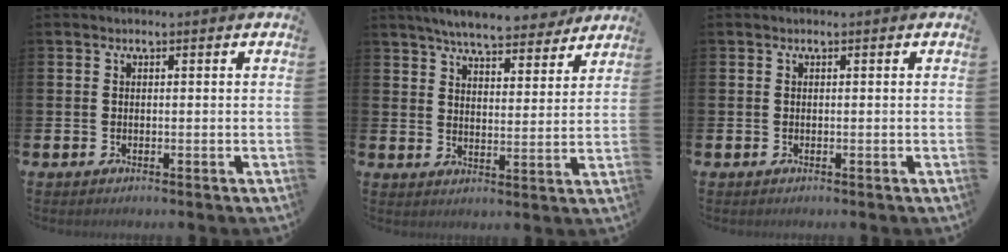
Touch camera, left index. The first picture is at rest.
{"total": 6.9, "force": [6.6, 1.0, 2.0], "torque": [-0.049, -0.036, 0.115]}
{"total": 0.0}